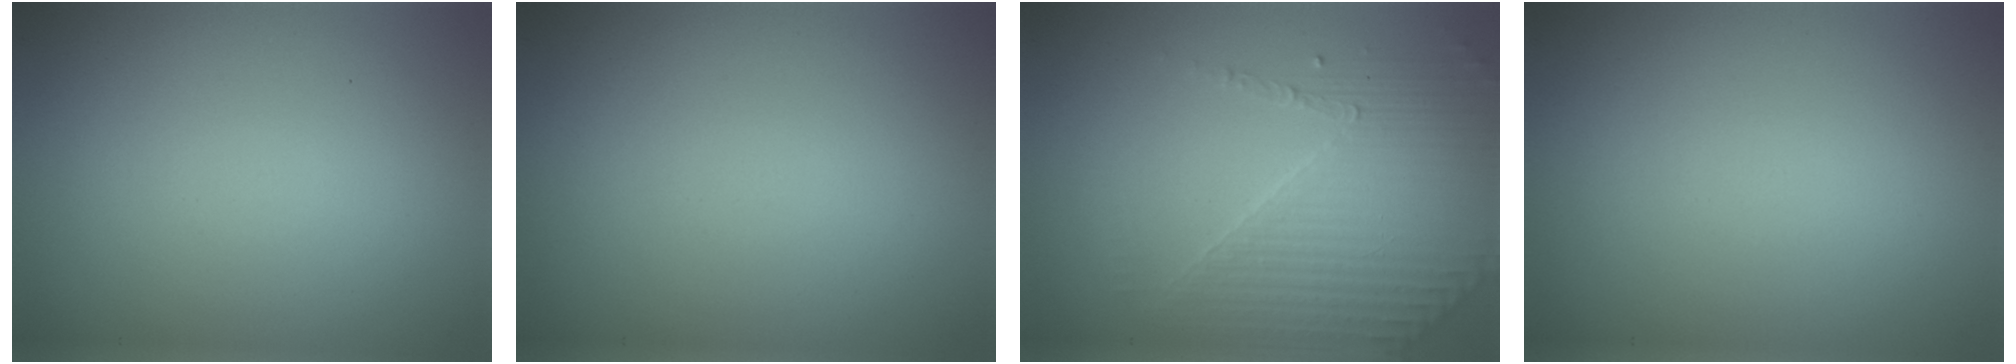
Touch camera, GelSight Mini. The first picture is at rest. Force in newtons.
{"total": 0.0}
{"total": 4.3, "press": 3.2, "slide": 2.9}
{"total": 0.0}